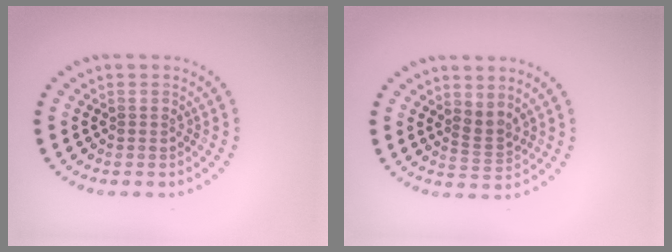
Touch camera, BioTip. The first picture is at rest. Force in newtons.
{"total": 1.7, "press": 1.3, "slide": 1.2}